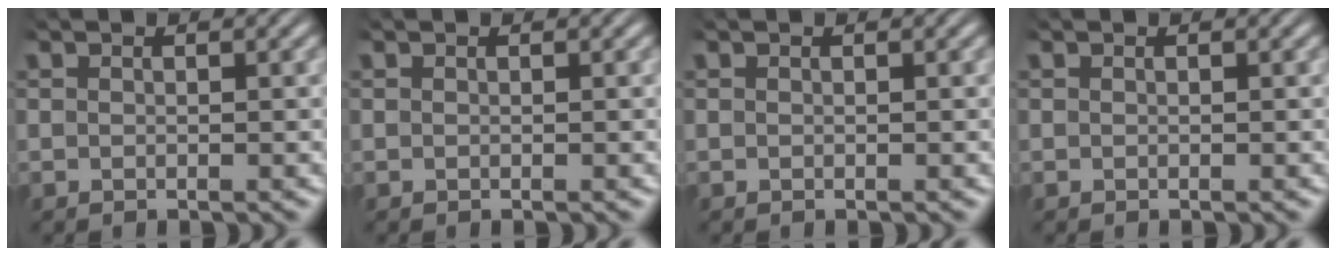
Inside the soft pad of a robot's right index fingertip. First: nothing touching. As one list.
[{"total": 0.0}, {"total": 0.0}, {"total": 0.0}]